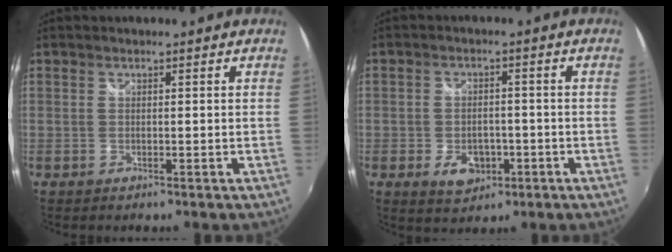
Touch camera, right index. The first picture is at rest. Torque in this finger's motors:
{"motor_torque": [0.50, 0.08, 0.27, 0.05]}